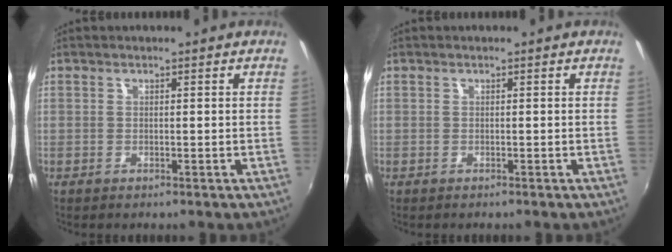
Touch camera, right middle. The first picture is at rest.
{"total": 0.0}